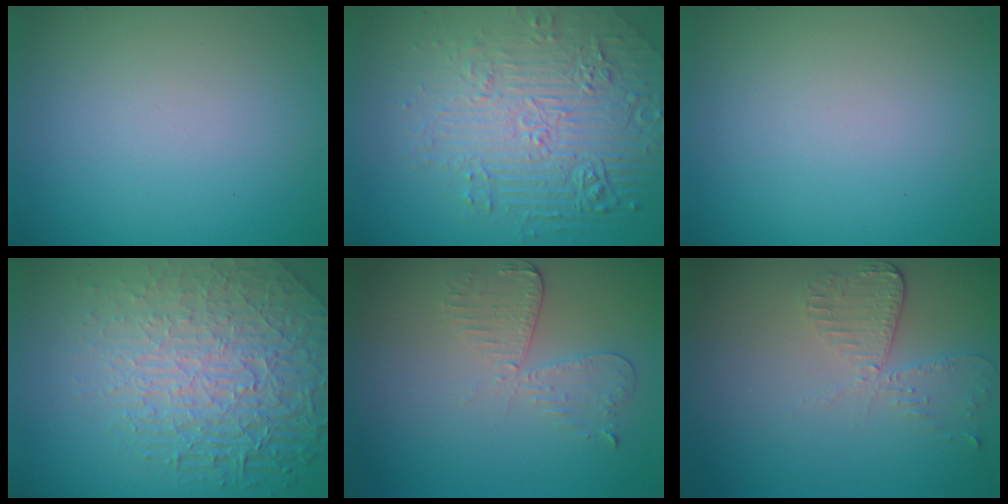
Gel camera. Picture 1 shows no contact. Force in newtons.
{"total": 7.9, "press": 5.6, "slide": 5.5}
{"total": 0.0}
{"total": 9.0, "press": 6.0, "slide": 6.6}
{"total": 2.9, "press": 2.6, "slide": 1.4}
{"total": 2.9, "press": 2.6, "slide": 1.4}